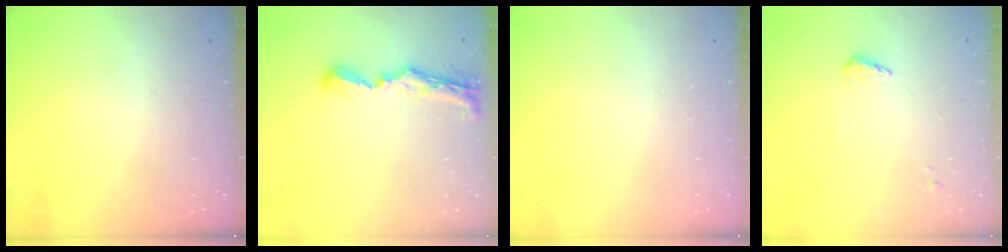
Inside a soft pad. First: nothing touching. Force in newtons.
{"total": 8.7, "press": 8.7, "slide": 0.7}
{"total": 0.0}
{"total": 3.4, "press": 3.4, "slide": 0.5}